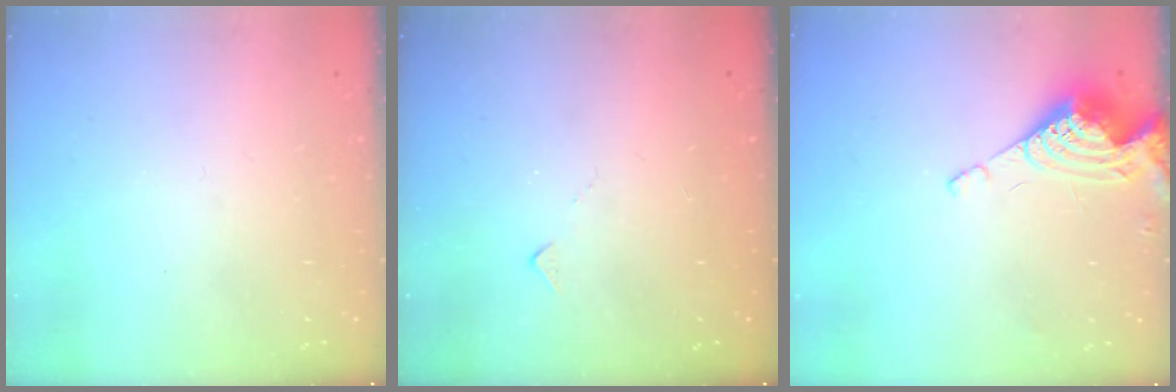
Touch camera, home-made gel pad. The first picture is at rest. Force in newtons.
{"total": 5.9, "press": 5.9, "slide": 0.6}
{"total": 8.5, "press": 8.4, "slide": 1.1}